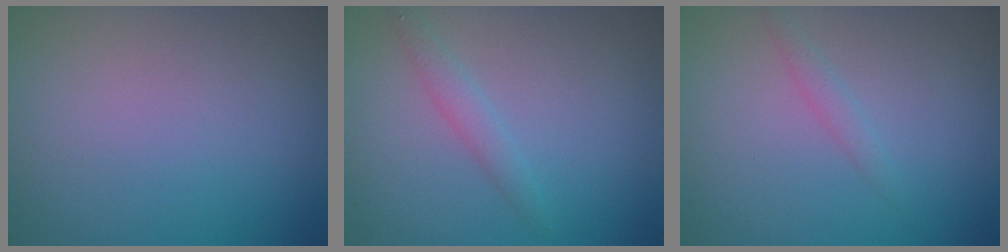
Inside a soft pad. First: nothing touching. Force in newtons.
{"total": 1.5, "press": 1.5, "slide": 0.0}
{"total": 1.0, "press": 0.9, "slide": 0.2}